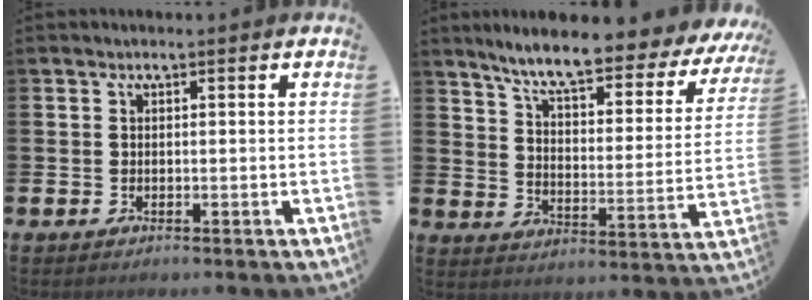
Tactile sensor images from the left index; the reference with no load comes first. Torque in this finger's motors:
{"motor_torque": [1.23, -0.91, 0.97, 0.21]}